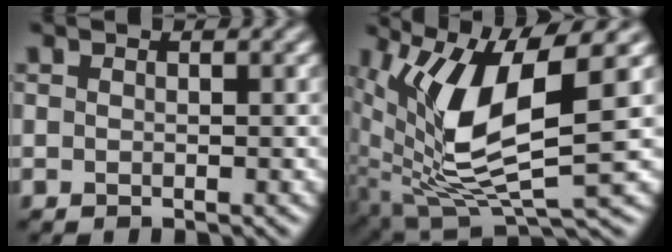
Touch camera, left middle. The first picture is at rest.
{"total": 10.4, "force": [1.8, 4.0, 9.4], "torque": [-0.199, -0.012, 0.045]}